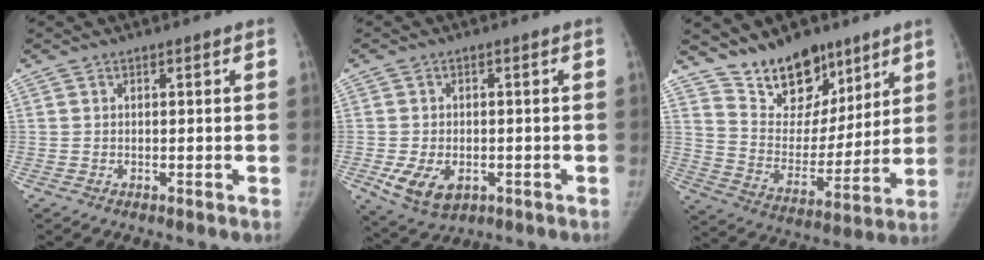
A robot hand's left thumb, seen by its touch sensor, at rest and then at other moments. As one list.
[{"total": 7.7, "force": [-2.3, 5.1, 5.2], "torque": [-0.087, -0.006, -0.028]}, {"total": 16.2, "force": [12.0, 9.1, 6.0], "torque": [-0.043, -0.086, 0.213]}]